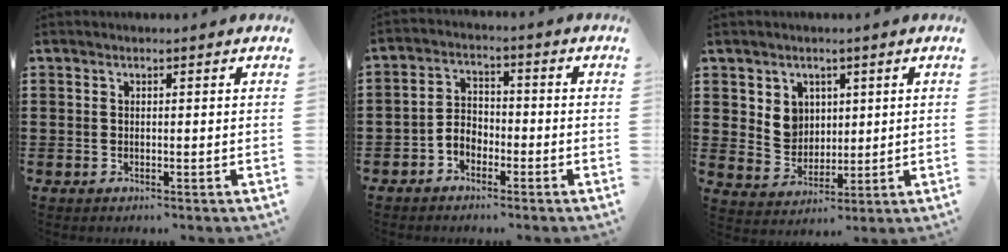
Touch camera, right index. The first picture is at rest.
{"total": 3.3, "force": [-2.1, 2.2, 1.2], "torque": [-0.037, 0.006, -0.046]}
{"total": 5.1, "force": [2.1, 4.5, 1.4], "torque": [-0.041, 0.011, 0.037]}